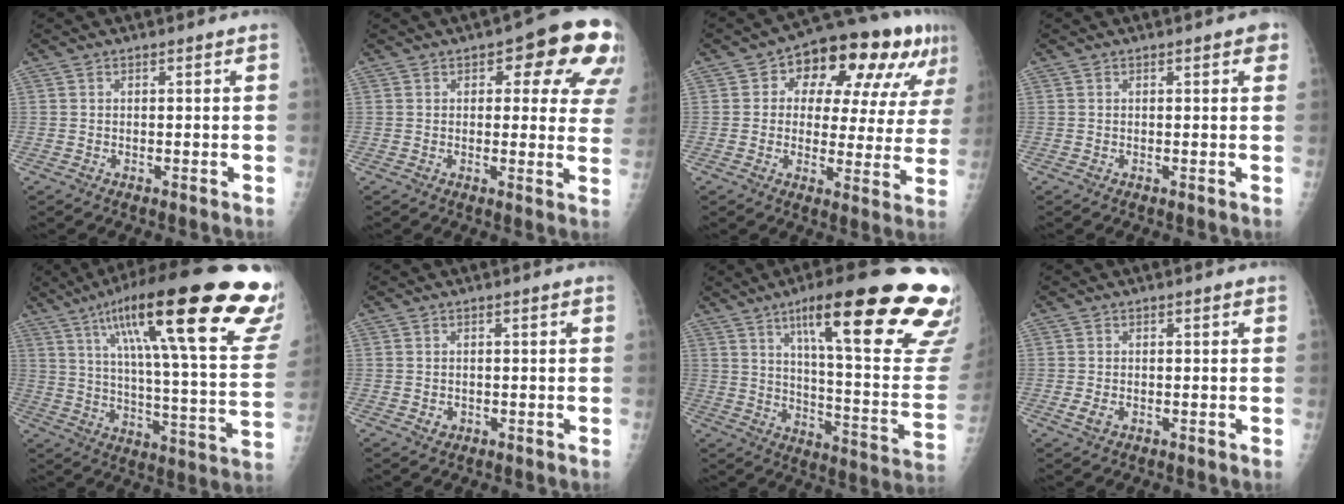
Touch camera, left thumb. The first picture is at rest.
{"total": 14.3, "force": [6.1, 6.3, 11.3], "torque": [-0.078, -0.014, 0.062]}
{"total": 18.8, "force": [7.9, 9.7, 14.0], "torque": [-0.145, 0.013, 0.107]}
{"total": 2.0, "force": [1.0, 0.7, 1.6], "torque": [-0.012, 0.001, 0.009]}
{"total": 33.3, "force": [20.1, 5.4, 26.0], "torque": [-0.331, -0.053, 0.294]}
{"total": 1.2, "force": [-0.3, 1.1, 0.4], "torque": [-0.003, 0.002, -0.001]}
{"total": 29.9, "force": [17.8, 5.2, 23.5], "torque": [-0.266, -0.054, 0.256]}
{"total": 1.9, "force": [-0.5, 1.3, 1.3], "torque": [-0.027, -0.003, -0.009]}